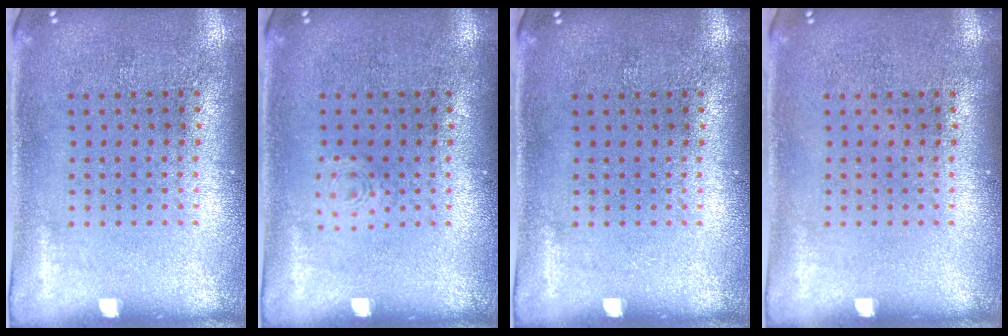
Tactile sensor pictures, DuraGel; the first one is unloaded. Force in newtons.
{"total": 0.7, "press": 0.7, "slide": 0.1}
{"total": 0.0}
{"total": 0.0}